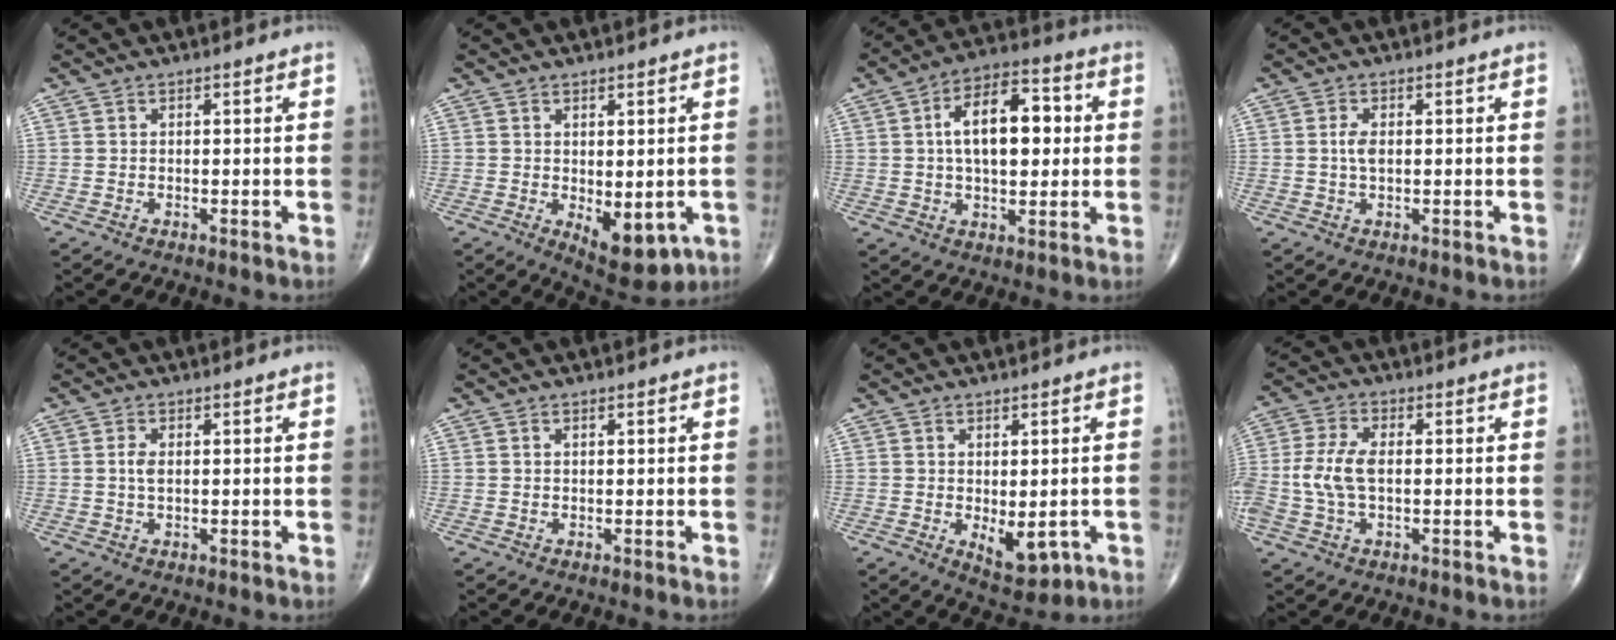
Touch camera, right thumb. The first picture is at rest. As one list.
[{"total": 8.4, "force": [-2.1, 4.0, 7.1], "torque": [-0.076, -0.011, -0.015]}, {"total": 14.1, "force": [1.8, 7.5, 11.7], "torque": [-0.165, 0.019, 0.023]}, {"total": 2.5, "force": [0.1, 1.2, 2.1], "torque": [-0.045, 0.001, 0.001]}, {"total": 2.1, "force": [0.2, 1.1, 1.8], "torque": [-0.040, 0.001, 0.002]}, {"total": 0.0}, {"total": 6.7, "force": [-1.6, 3.3, 5.6], "torque": [-0.062, -0.008, -0.008]}, {"total": 7.7, "force": [-0.6, 4.1, 6.4], "torque": [-0.159, 0.014, -0.014]}]